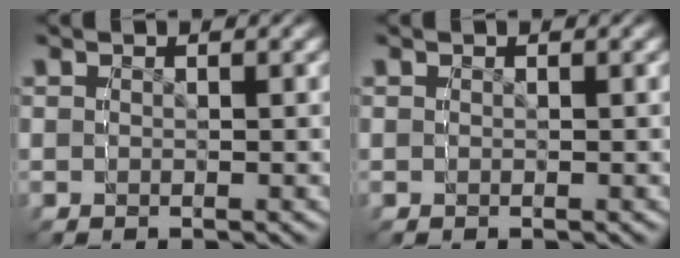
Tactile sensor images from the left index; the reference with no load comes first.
{"total": 0.0}